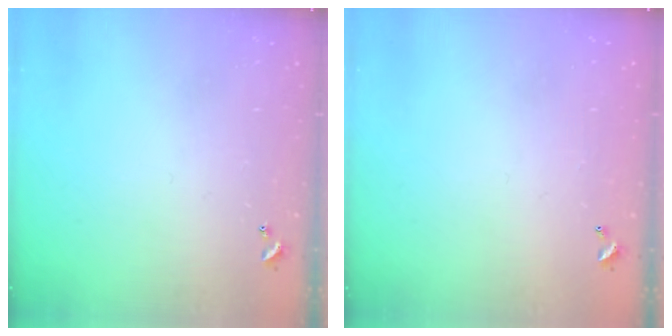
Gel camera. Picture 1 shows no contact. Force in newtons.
{"total": 2.8, "press": 2.8, "slide": 0.1}